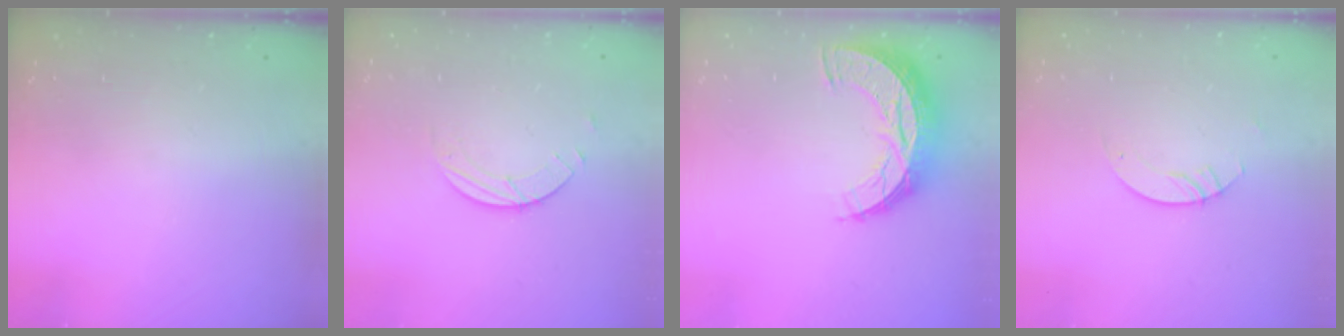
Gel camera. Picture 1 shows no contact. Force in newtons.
{"total": 1.5, "press": 1.5, "slide": 0.1}
{"total": 11.1, "press": 11.1, "slide": 0.7}
{"total": 2.1, "press": 2.1, "slide": 0.2}